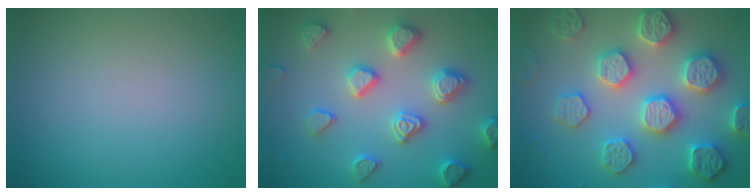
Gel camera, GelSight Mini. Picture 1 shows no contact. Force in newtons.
{"total": 4.6, "press": 4.5, "slide": 0.9}
{"total": 7.6, "press": 7.4, "slide": 1.5}